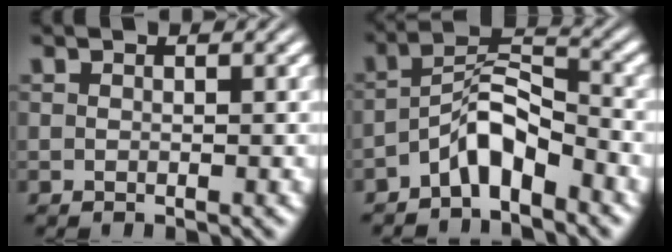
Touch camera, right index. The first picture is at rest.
{"total": 4.3, "force": [-2.4, 1.6, 3.2], "torque": [-0.040, -0.011, -0.036]}